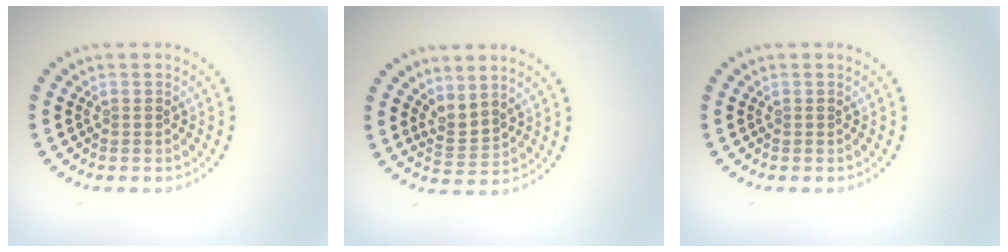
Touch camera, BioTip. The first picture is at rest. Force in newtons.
{"total": 2.1, "press": 1.4, "slide": 1.5}
{"total": 0.0}